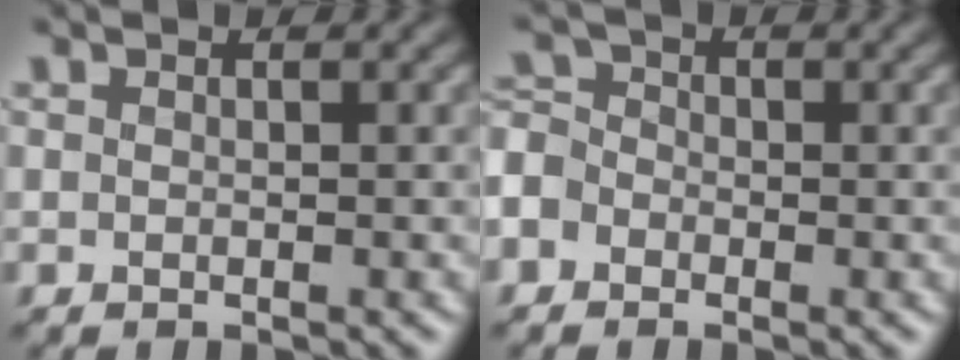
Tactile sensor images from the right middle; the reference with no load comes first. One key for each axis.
{"total": 2.8, "fx": -1.8, "fy": 2.0, "fz": 0.8, "tx": -0.025, "ty": 0.013, "tz": -0.035}